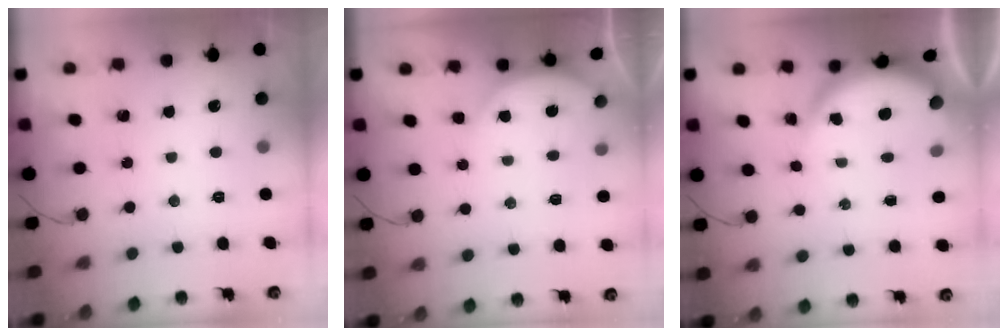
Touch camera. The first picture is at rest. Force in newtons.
{"total": 3.6, "press": 3.1, "slide": 1.8}
{"total": 3.9, "press": 3.8, "slide": 0.2}